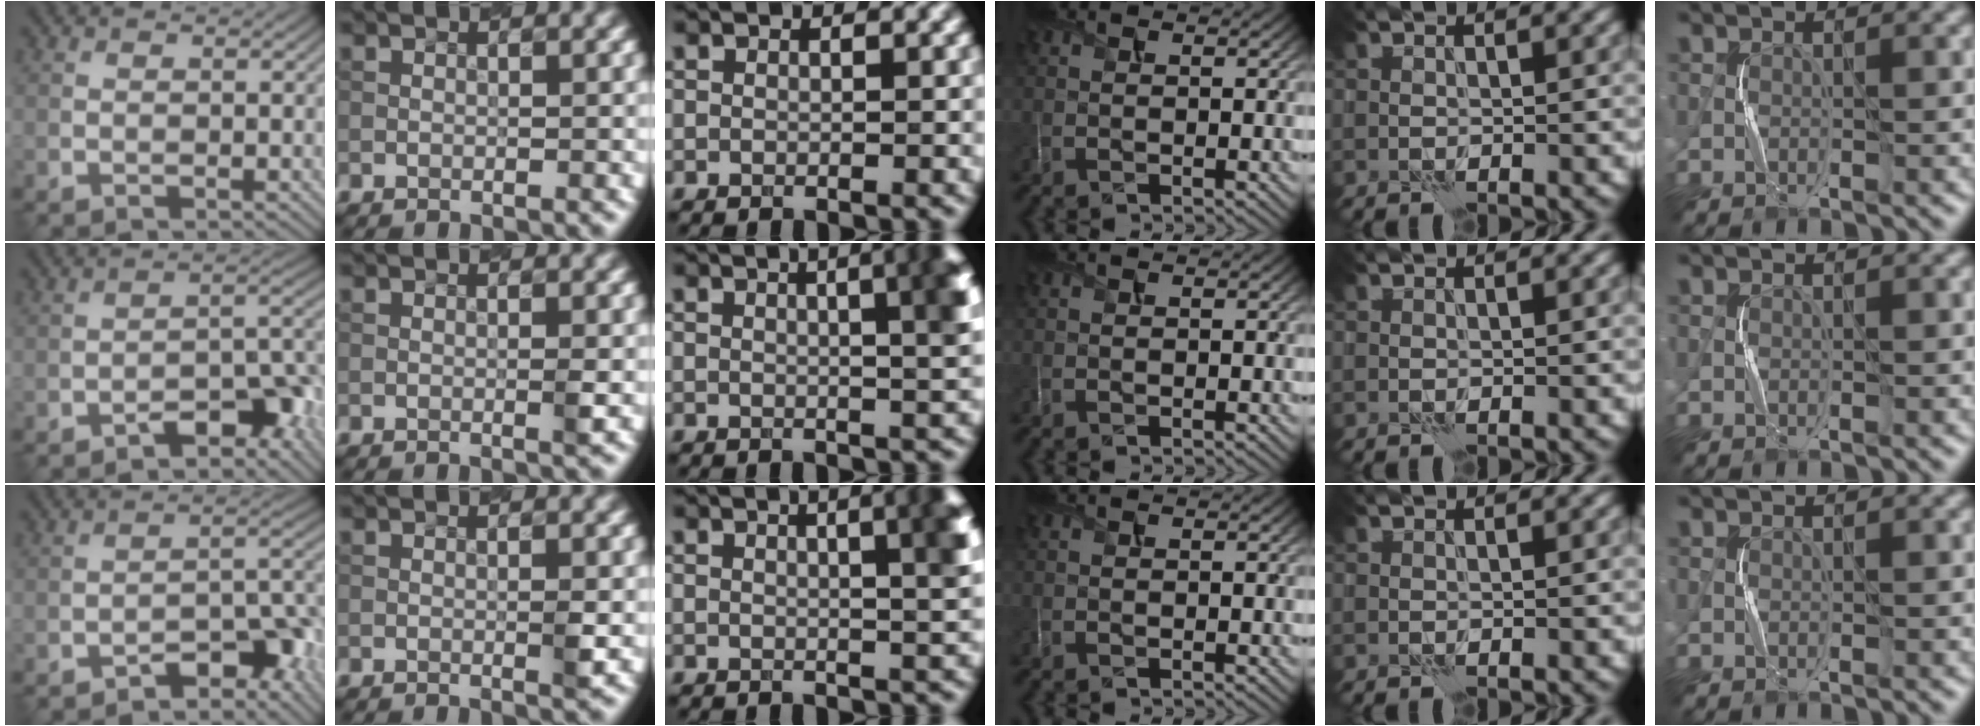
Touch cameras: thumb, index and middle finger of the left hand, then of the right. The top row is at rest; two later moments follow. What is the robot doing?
{"motion": "squeeze", "object": "paper clamp"}